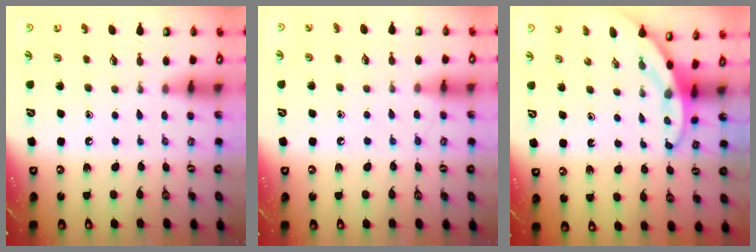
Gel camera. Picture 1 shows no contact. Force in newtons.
{"total": 6.1, "press": 6.1, "slide": 0.7}
{"total": 3.5, "press": 3.5, "slide": 0.1}